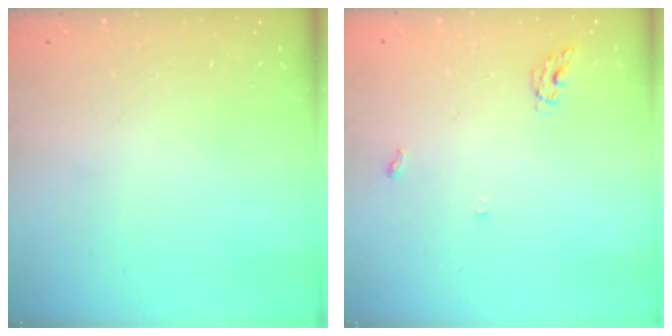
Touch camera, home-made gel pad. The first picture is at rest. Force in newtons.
{"total": 4.4, "press": 4.4, "slide": 0.3}